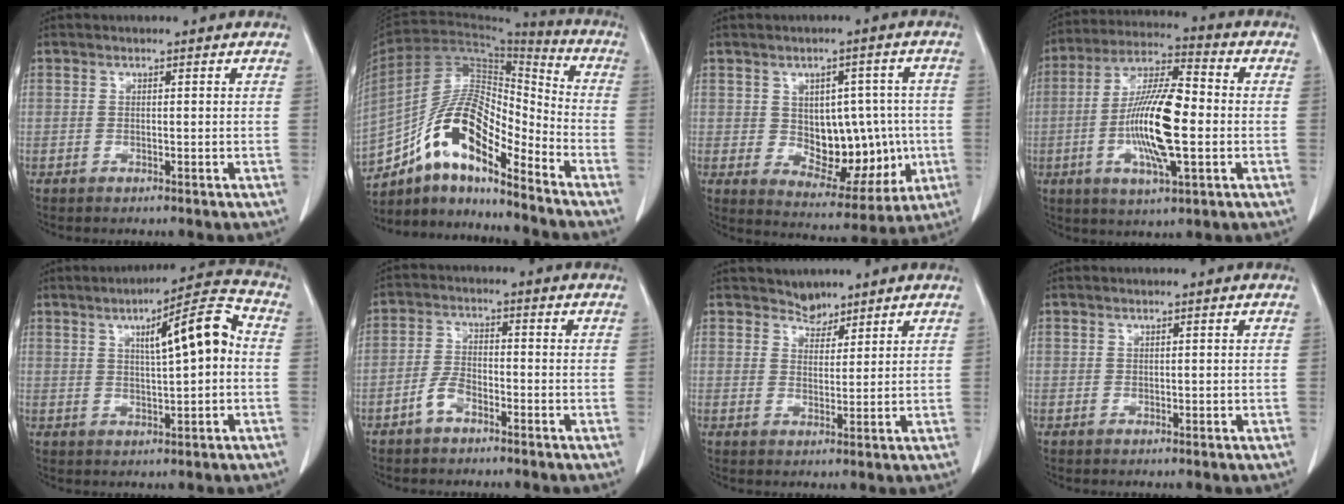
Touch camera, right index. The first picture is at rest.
{"total": 15.2, "force": [-10.3, 4.0, 10.5], "torque": [-0.191, 0.034, -0.181]}
{"total": 12.4, "force": [-0.4, 7.4, 9.9], "torque": [-0.125, 0.017, 0.018]}
{"total": 15.0, "force": [-2.2, 3.1, 14.5], "torque": [-0.277, 0.001, -0.042]}
{"total": 9.9, "force": [1.5, 1.3, 9.7], "torque": [-0.141, 0.025, 0.020]}
{"total": 4.0, "force": [-2.5, 1.9, 2.4], "torque": [-0.052, 0.009, -0.049]}
{"total": 2.7, "force": [2.4, 1.3, 0.0], "torque": [0.006, 0.000, 0.038]}
{"total": 0.0}